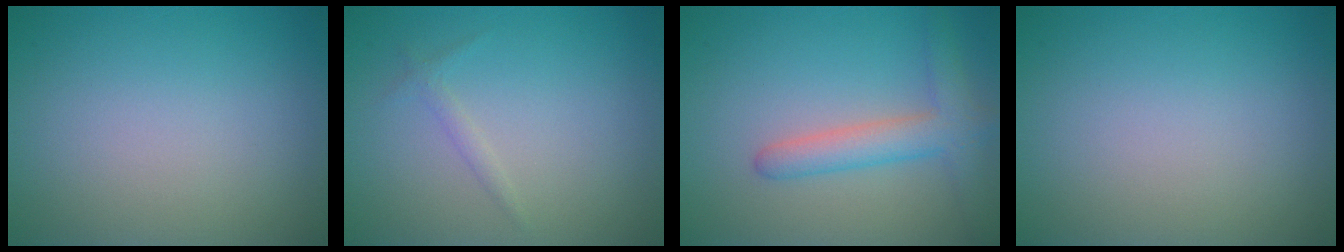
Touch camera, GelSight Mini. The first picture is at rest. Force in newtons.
{"total": 0.8, "press": 0.8, "slide": 0.0}
{"total": 3.8, "press": 3.7, "slide": 0.2}
{"total": 0.0}